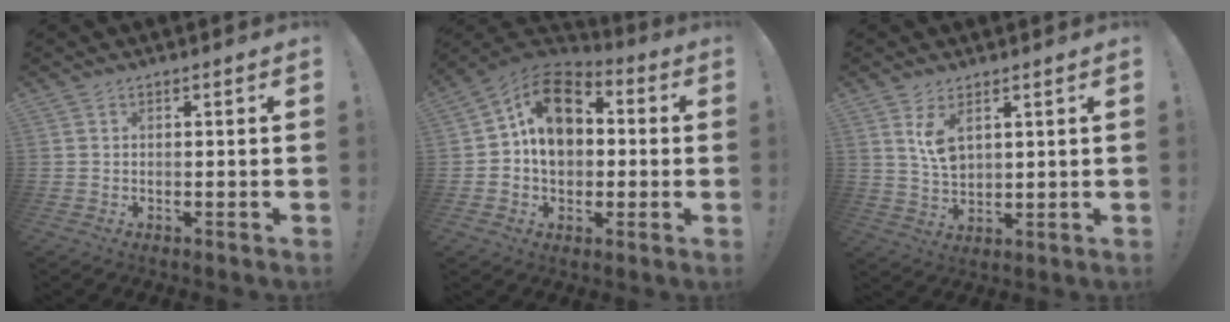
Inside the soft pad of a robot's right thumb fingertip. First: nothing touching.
{"total": 15.8, "force": [2.5, 11.9, 10.1], "torque": [-0.160, 0.010, 0.050]}
{"total": 6.9, "force": [3.8, 3.4, 4.6], "torque": [-0.082, -0.021, 0.070]}